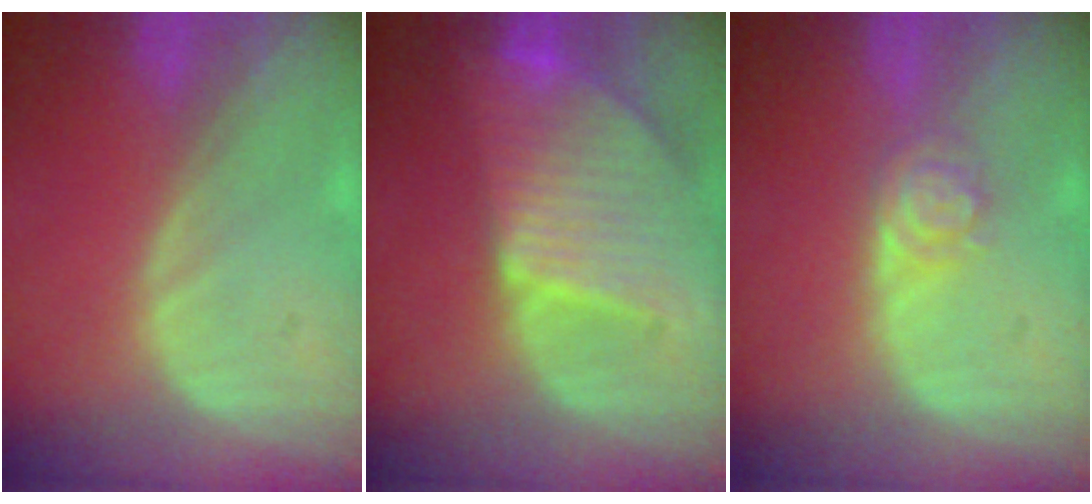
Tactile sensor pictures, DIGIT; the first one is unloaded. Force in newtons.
{"total": 9.5, "press": 8.3, "slide": 4.6}
{"total": 3.9, "press": 3.4, "slide": 1.9}